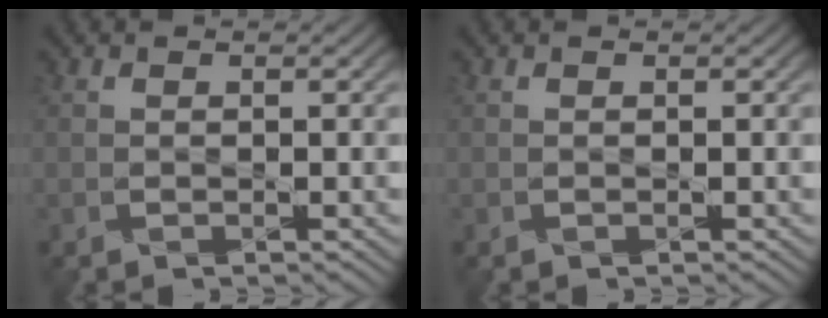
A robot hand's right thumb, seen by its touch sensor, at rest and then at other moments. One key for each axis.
{"total": 0.0}